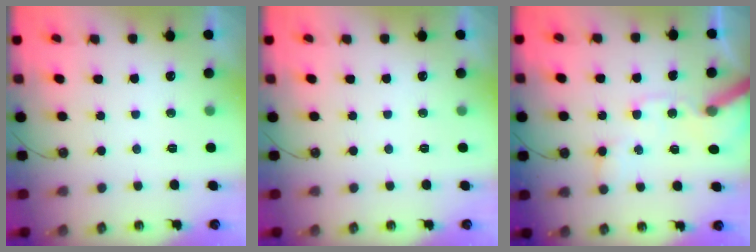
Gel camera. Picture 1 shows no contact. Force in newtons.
{"total": 0.0}
{"total": 12.3, "press": 12.2, "slide": 2.0}